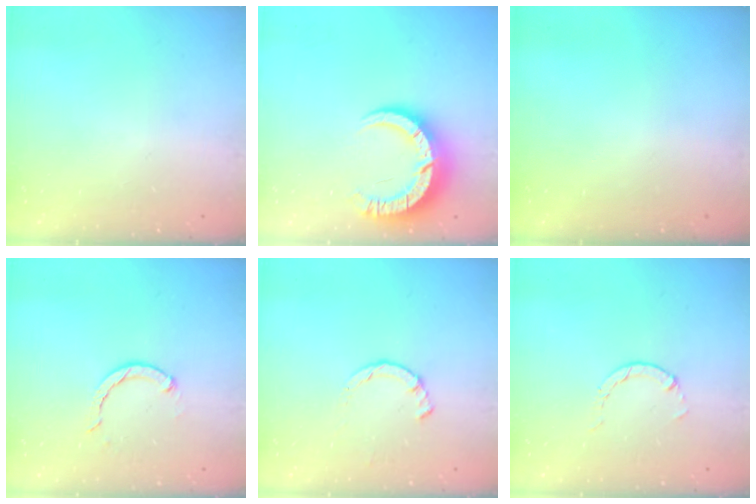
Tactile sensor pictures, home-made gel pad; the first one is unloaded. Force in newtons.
{"total": 10.0, "press": 10.0, "slide": 1.1}
{"total": 0.0}
{"total": 2.4, "press": 2.4, "slide": 0.1}
{"total": 2.8, "press": 2.8, "slide": 0.4}
{"total": 0.6, "press": 0.6, "slide": 0.2}